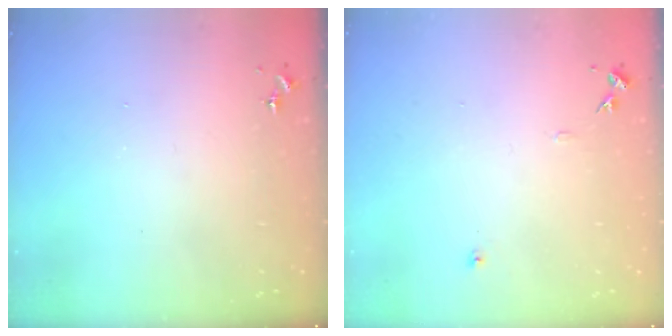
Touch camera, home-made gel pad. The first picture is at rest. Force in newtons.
{"total": 6.5, "press": 6.5, "slide": 0.7}